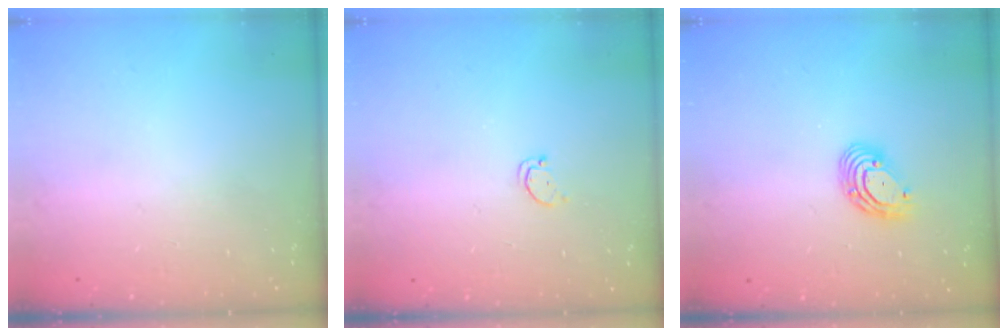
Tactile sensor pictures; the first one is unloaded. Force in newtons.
{"total": 1.7, "press": 1.7, "slide": 0.2}
{"total": 7.3, "press": 7.2, "slide": 1.3}